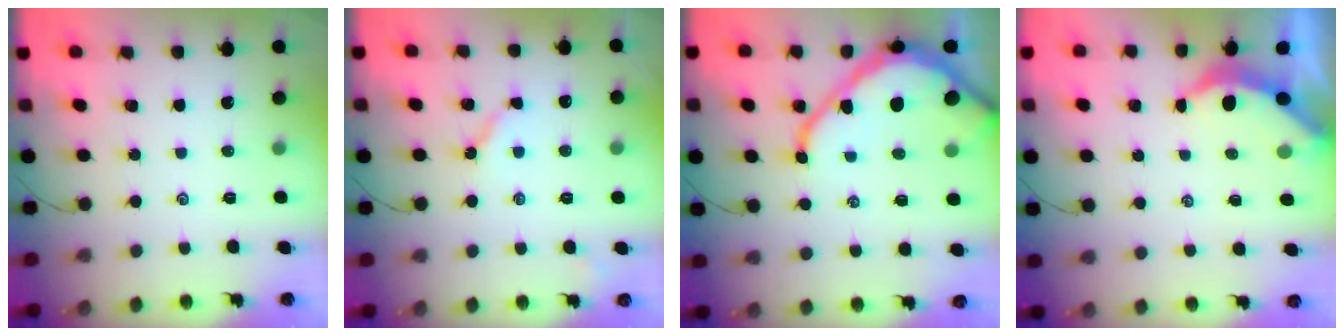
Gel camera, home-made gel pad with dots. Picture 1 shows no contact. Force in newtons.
{"total": 3.4, "press": 3.4, "slide": 0.2}
{"total": 14.6, "press": 14.5, "slide": 1.5}
{"total": 3.7, "press": 3.7, "slide": 0.5}